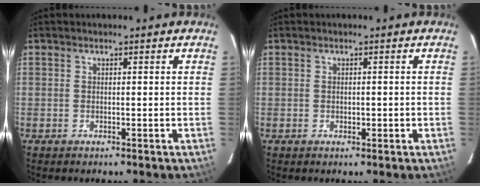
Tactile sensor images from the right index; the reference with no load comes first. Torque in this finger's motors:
{"motor_torque": [-0.03, -0.01, -0.01, 0.00]}